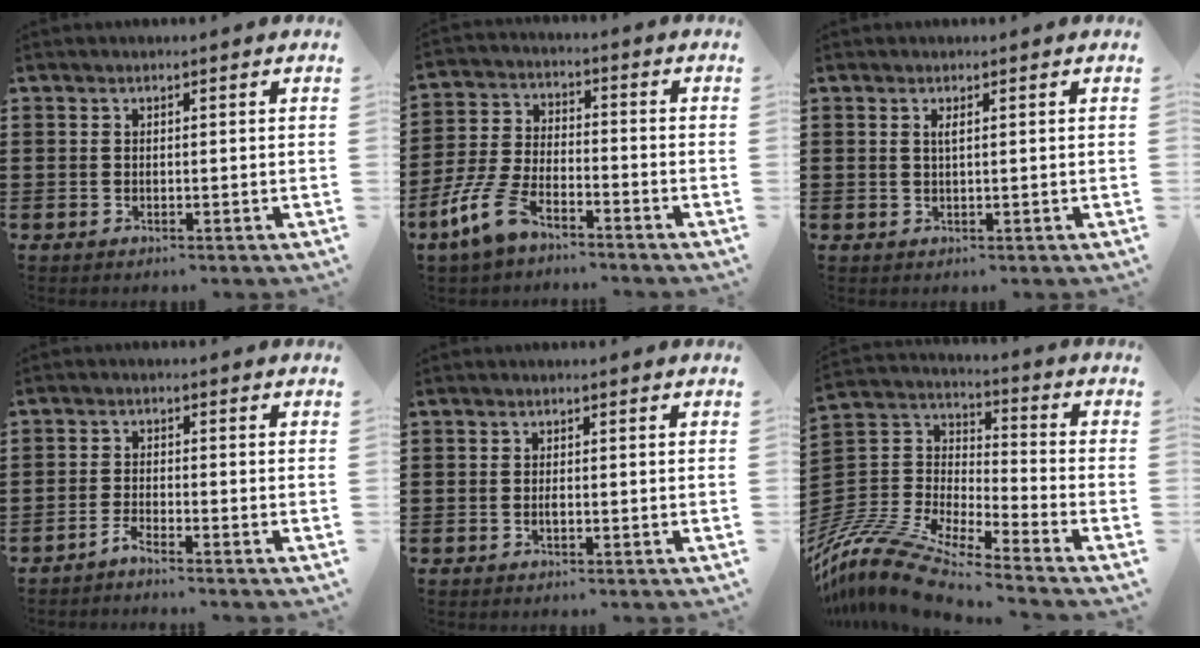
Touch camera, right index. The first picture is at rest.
{"total": 8.5, "force": [-6.2, 3.0, 5.0], "torque": [-0.135, -0.001, -0.125]}
{"total": 0.9, "force": [0.2, 0.0, 0.9], "torque": [-0.019, 0.000, 0.004]}
{"total": 2.1, "force": [-2.0, -0.4, 0.5], "torque": [-0.019, -0.003, -0.042]}
{"total": 0.8, "force": [-0.2, 0.3, 0.7], "torque": [-0.015, -0.004, -0.002]}
{"total": 12.3, "force": [-11.3, 1.2, 4.6], "torque": [-0.131, 0.001, -0.237]}